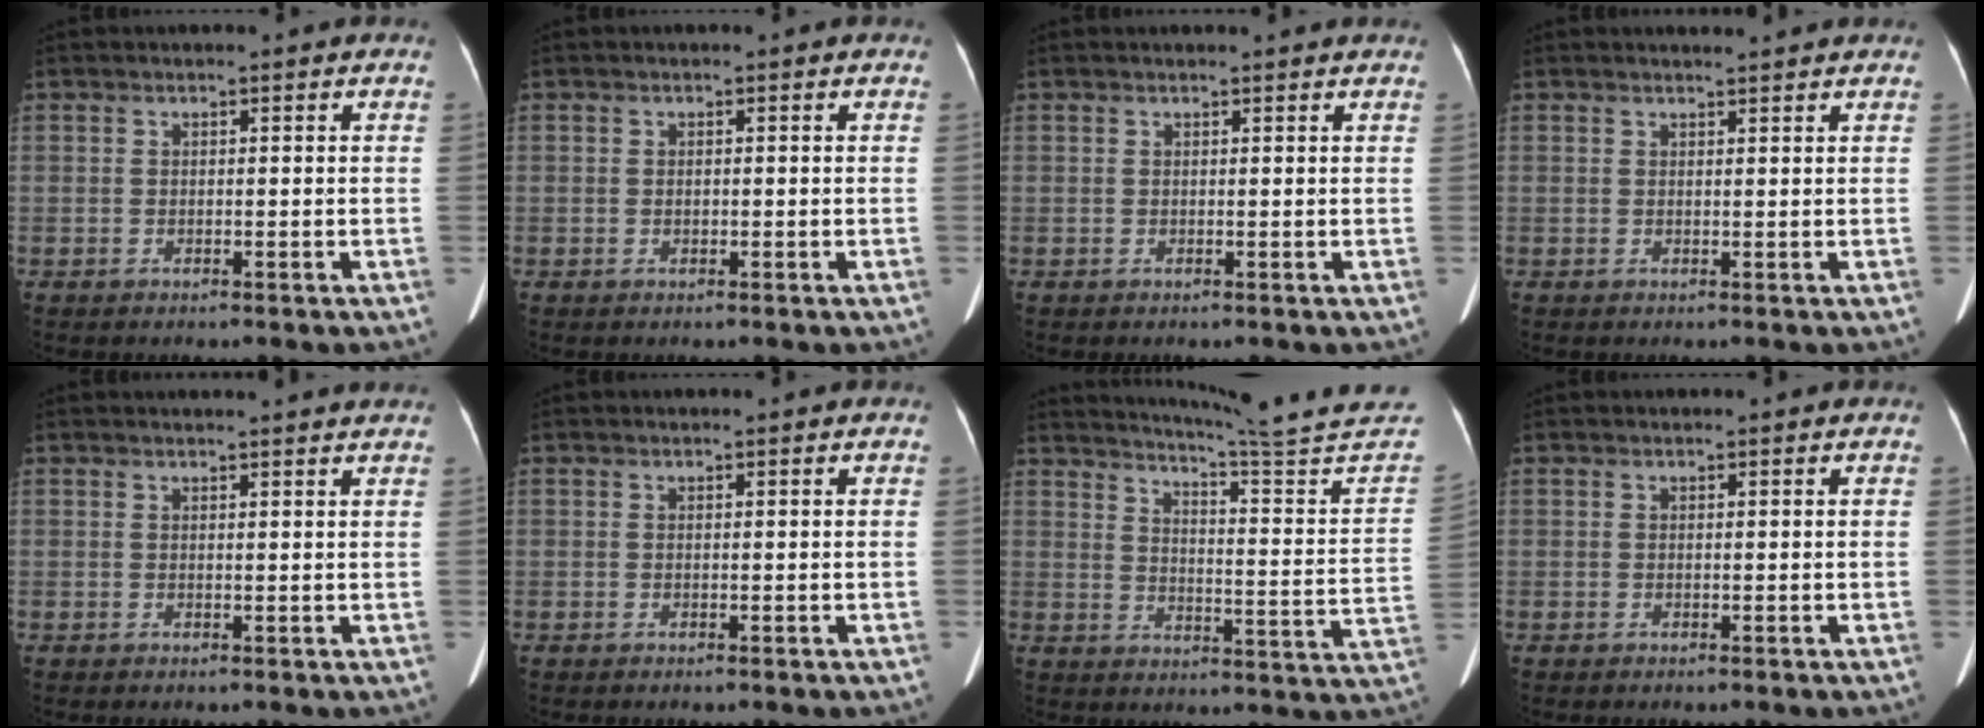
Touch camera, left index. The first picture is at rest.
{"total": 0.5, "force": [-0.1, 0.4, 0.3], "torque": [-0.008, 0.001, -0.001]}
{"total": 1.7, "force": [1.6, -0.2, 0.4], "torque": [-0.013, 0.004, 0.018]}
{"total": 1.9, "force": [1.9, -0.2, 0.5], "torque": [-0.010, 0.004, 0.029]}
{"total": 4.6, "force": [4.4, -0.3, 1.4], "torque": [-0.017, 0.012, 0.043]}
{"total": 0.0}
{"total": 22.1, "force": [20.5, -2.9, 7.9], "torque": [-0.130, -0.119, 0.252]}
{"total": 0.0}